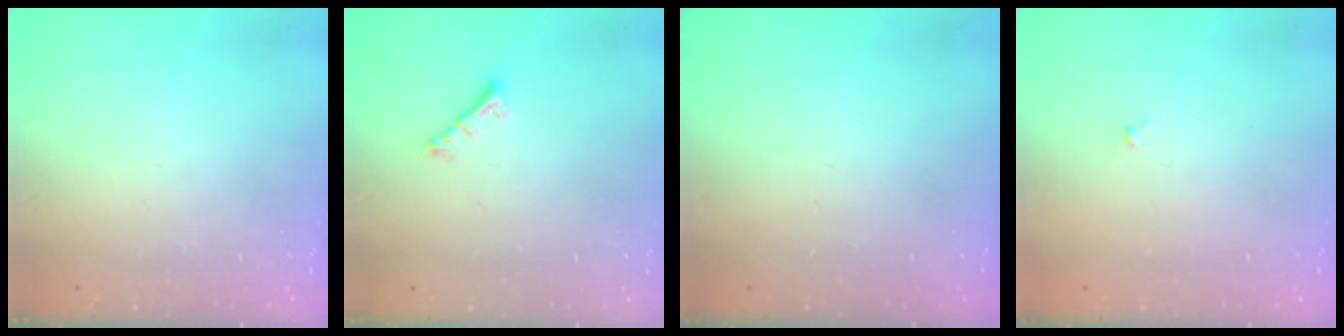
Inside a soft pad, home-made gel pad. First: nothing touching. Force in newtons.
{"total": 0.8, "press": 0.7, "slide": 0.4}
{"total": 0.0}
{"total": 0.0}